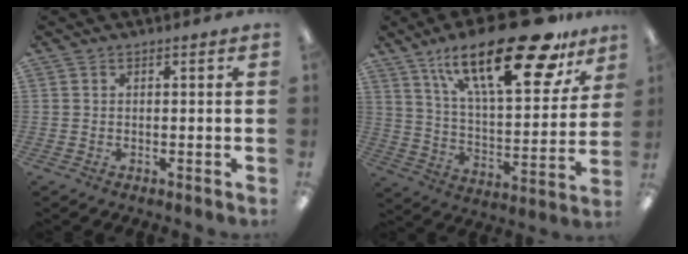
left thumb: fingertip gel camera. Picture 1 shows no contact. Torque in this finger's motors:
{"motor_torque": [0.37, 0.46, 1.56, -1.21, 0.22]}